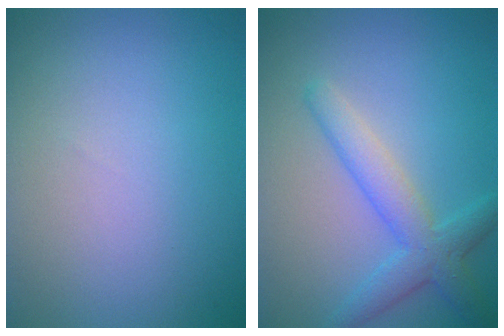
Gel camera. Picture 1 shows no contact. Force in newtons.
{"total": 3.7, "press": 3.7, "slide": 0.1}